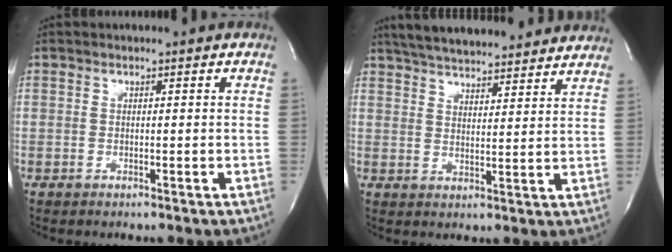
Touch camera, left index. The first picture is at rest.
{"total": 19.5, "force": [17.5, 3.7, 7.8], "torque": [-0.125, 0.031, 0.241]}